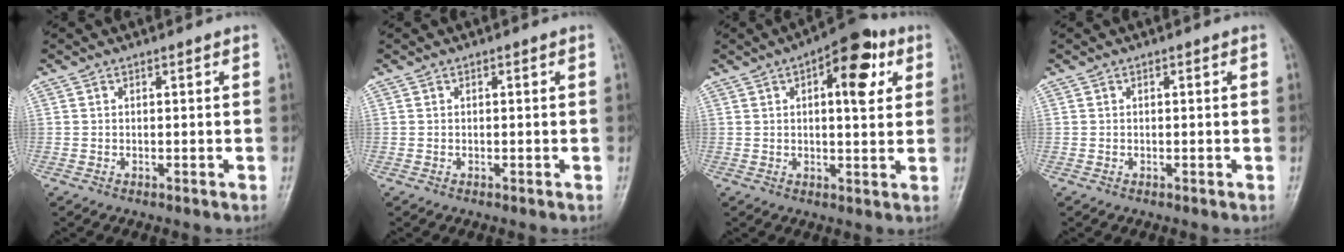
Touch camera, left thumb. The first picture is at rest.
{"total": 0.0}
{"total": 11.2, "force": [4.1, 4.8, 9.2], "torque": [-0.099, 0.002, 0.049]}
{"total": 0.0}